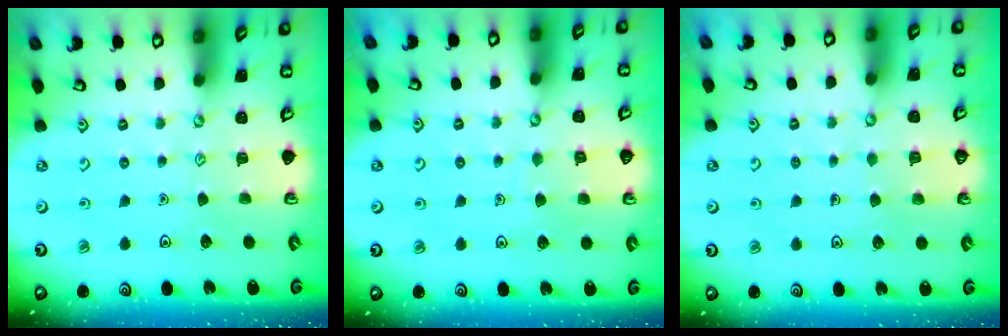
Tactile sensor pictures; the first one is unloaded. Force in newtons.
{"total": 5.0, "press": 4.9, "slide": 0.4}
{"total": 4.0, "press": 4.0, "slide": 0.4}